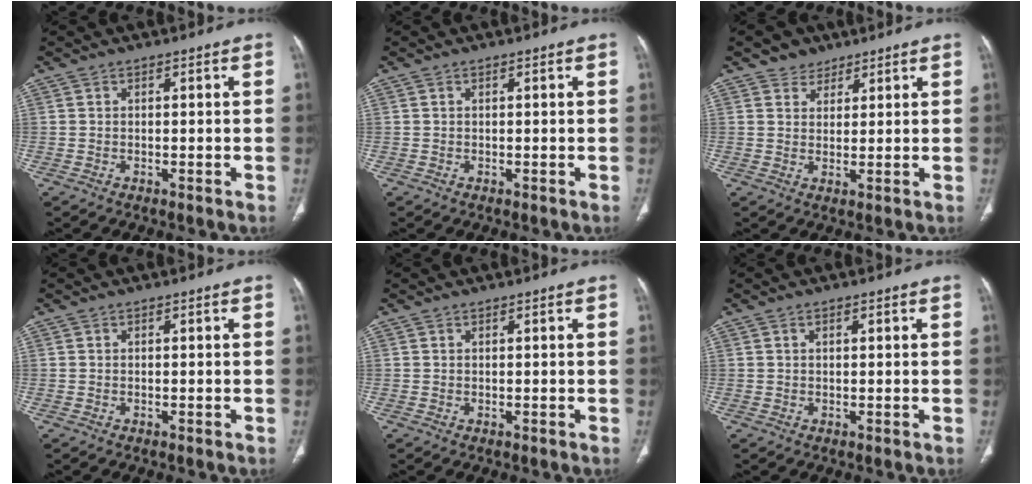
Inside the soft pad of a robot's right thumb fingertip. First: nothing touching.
{"total": 0.0}
{"total": 3.9, "force": [2.7, 2.9, 0.4], "torque": [0.013, -0.015, 0.040]}
{"total": 0.0}
{"total": 0.0}
{"total": 1.0, "force": [0.5, 0.4, 0.8], "torque": [-0.015, 0.004, 0.007]}